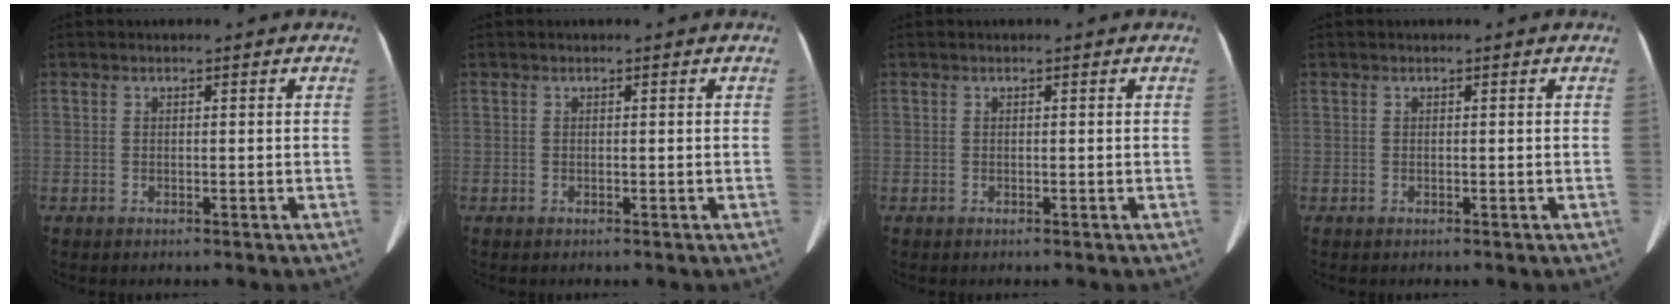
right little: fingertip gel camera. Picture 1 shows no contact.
{"total": 0.0}
{"total": 0.0}
{"total": 0.0}